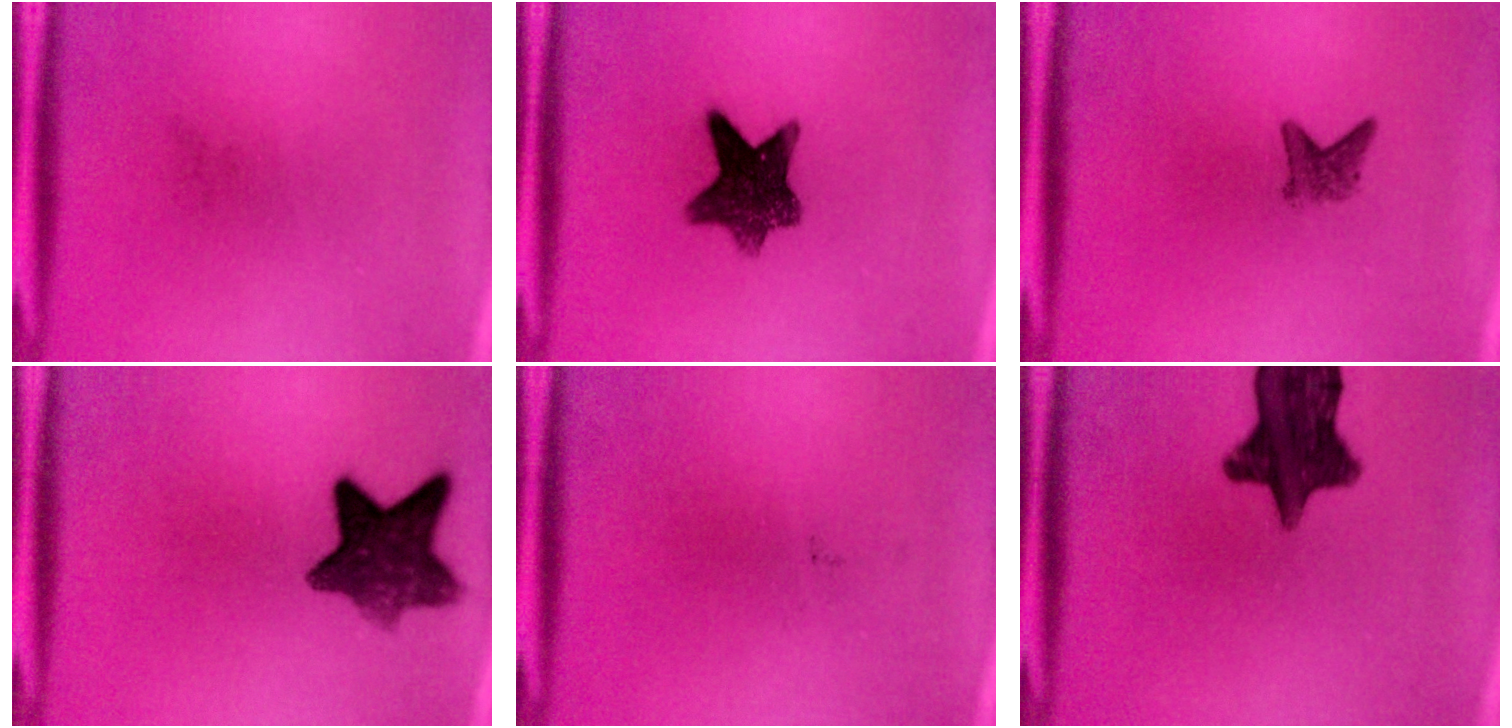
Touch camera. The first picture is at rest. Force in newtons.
{"total": 9.5}
{"total": 2.1}
{"total": 9.6}
{"total": 0.0}
{"total": 12.0}